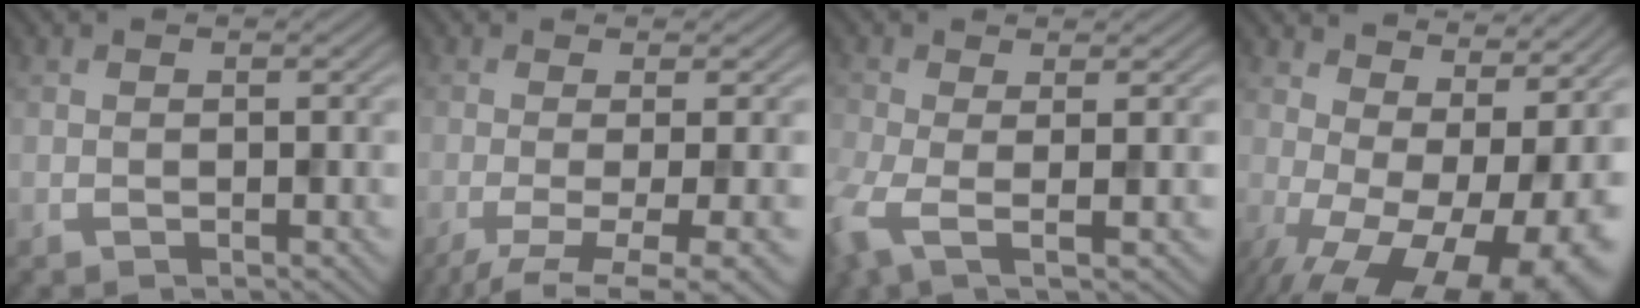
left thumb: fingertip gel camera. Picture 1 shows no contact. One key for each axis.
{"total": 7.2, "fx": -2.7, "fy": 2.1, "fz": 6.3, "tx": -0.088, "ty": -0.014, "tz": -0.035}
{"total": 4.8, "fx": -1.5, "fy": 1.7, "fz": 4.3, "tx": -0.101, "ty": -0.017, "tz": -0.027}
{"total": 17.1, "fx": -2.2, "fy": 9.0, "fz": 14.4, "tx": -0.174, "ty": -0.015, "tz": 0.002}